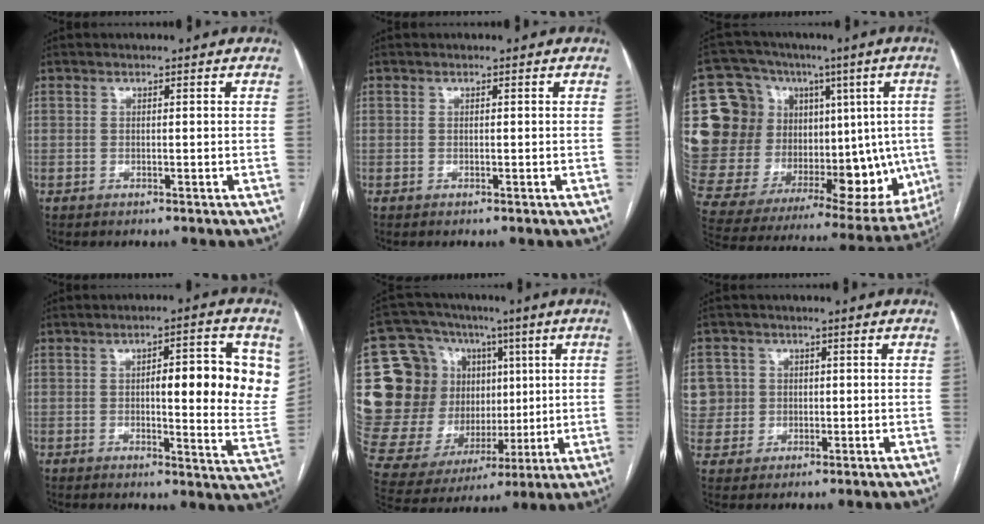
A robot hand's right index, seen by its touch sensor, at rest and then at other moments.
{"total": 0.0}
{"total": 32.2, "force": [1.9, 20.5, 24.7], "torque": [-0.416, 0.092, 0.062]}
{"total": 14.3, "force": [3.1, 3.0, 13.7], "torque": [-0.163, 0.006, 0.035]}
{"total": 27.0, "force": [5.0, 21.7, 15.2], "torque": [-0.320, 0.080, 0.116]}
{"total": 8.7, "force": [1.8, 8.5, 1.0], "torque": [-0.040, 0.034, 0.051]}